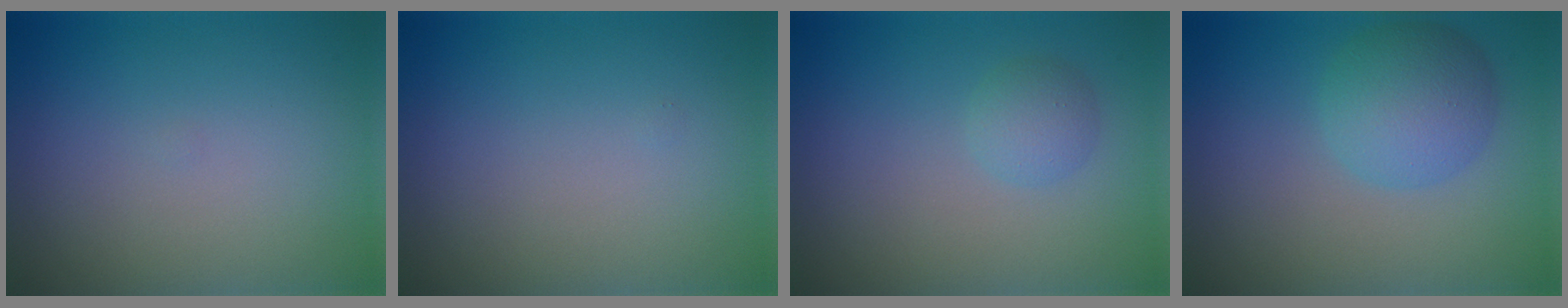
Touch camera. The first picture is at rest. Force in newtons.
{"total": 0.0}
{"total": 1.8, "press": 1.8, "slide": 0.0}
{"total": 4.9, "press": 4.9, "slide": 0.1}